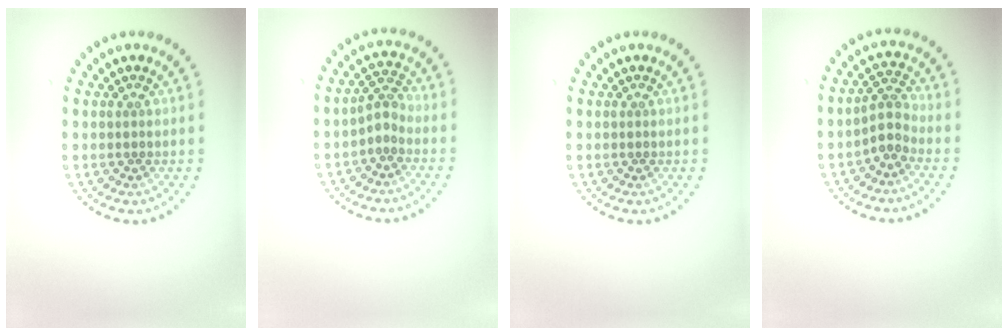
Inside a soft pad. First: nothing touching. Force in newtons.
{"total": 1.8, "press": 1.4, "slide": 1.2}
{"total": 0.0}
{"total": 2.2, "press": 1.6, "slide": 1.4}